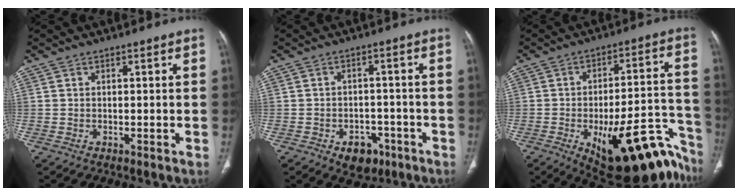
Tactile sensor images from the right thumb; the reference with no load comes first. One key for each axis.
{"total": 6.4, "fx": -3.4, "fy": 4.4, "fz": 3.2, "tx": -0.018, "ty": 0.023, "tz": -0.042}
{"total": 26.2, "fx": -15.0, "fy": 9.9, "fz": 19.1, "tx": -0.154, "ty": 0.088, "tz": -0.196}